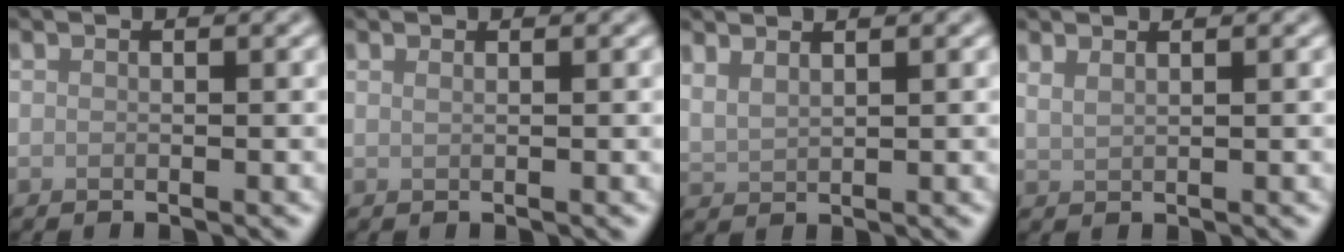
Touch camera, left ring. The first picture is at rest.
{"total": 0.8, "force": [0.5, 0.3, 0.5], "torque": [-0.003, -0.003, 0.003]}
{"total": 1.9, "force": [1.6, 0.6, 0.9], "torque": [-0.018, 0.005, 0.033]}
{"total": 1.6, "force": [1.2, 0.6, 0.8], "torque": [-0.012, 0.001, 0.020]}